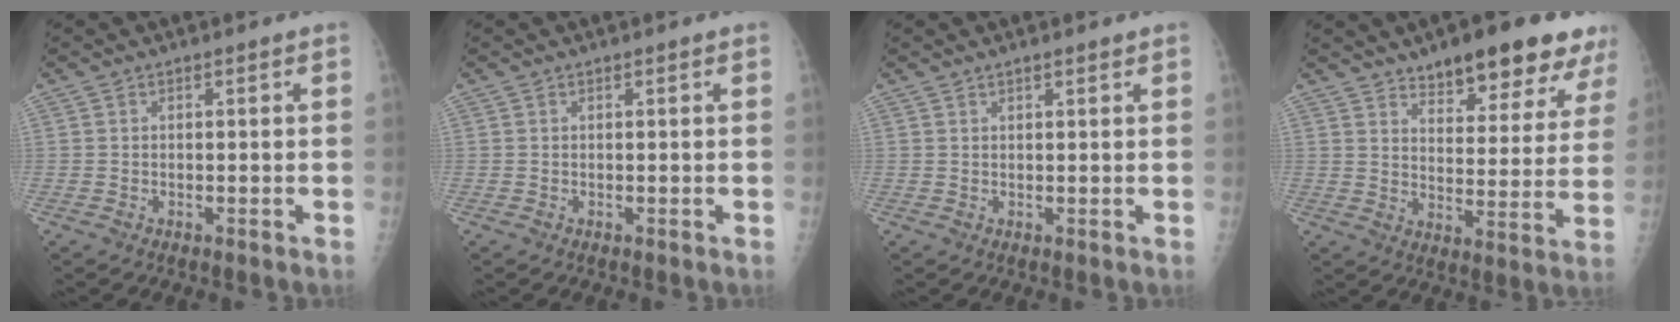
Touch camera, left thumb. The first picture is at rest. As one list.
[{"total": 0.0}, {"total": 1.4, "force": [1.2, 0.3, 0.8], "torque": [-0.009, -0.001, 0.018]}, {"total": 17.7, "force": [12.6, 6.0, 10.9], "torque": [-0.104, -0.057, 0.172]}]